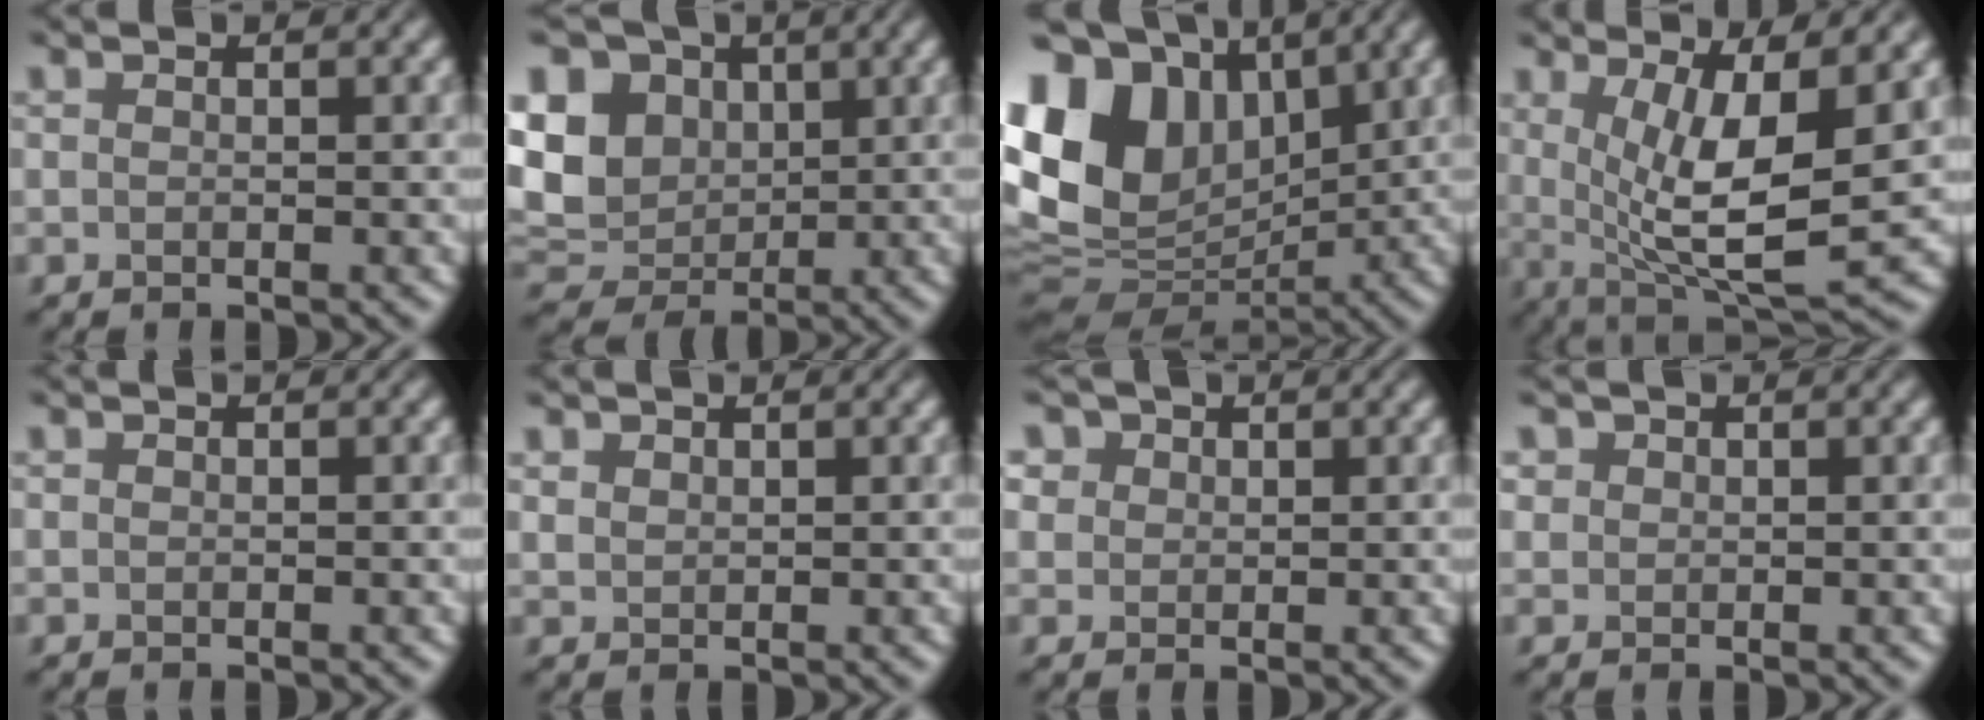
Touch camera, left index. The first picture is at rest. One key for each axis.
{"total": 10.4, "fx": 2.4, "fy": 8.5, "fz": 5.5, "tx": -0.123, "ty": 0.021, "tz": 0.025}
{"total": 13.0, "fx": 4.0, "fy": 9.4, "fz": 8.1, "tx": -0.187, "ty": 0.014, "tz": 0.067}
{"total": 7.9, "fx": 1.2, "fy": 2.2, "fz": 7.5, "tx": -0.131, "ty": -0.015, "tz": 0.030}
{"total": 0.0}
{"total": 0.9, "fx": 0.7, "fy": 0.5, "fz": 0.1, "tx": -0.002, "ty": -0.001, "tz": 0.017}
{"total": 4.1, "fx": 2.3, "fy": 3.1, "fz": 1.4, "tx": -0.032, "ty": 0.012, "tz": 0.032}
{"total": 1.2, "fx": 0.7, "fy": 1.0, "fz": 0.1, "tx": 0.004, "ty": 0.004, "tz": 0.009}